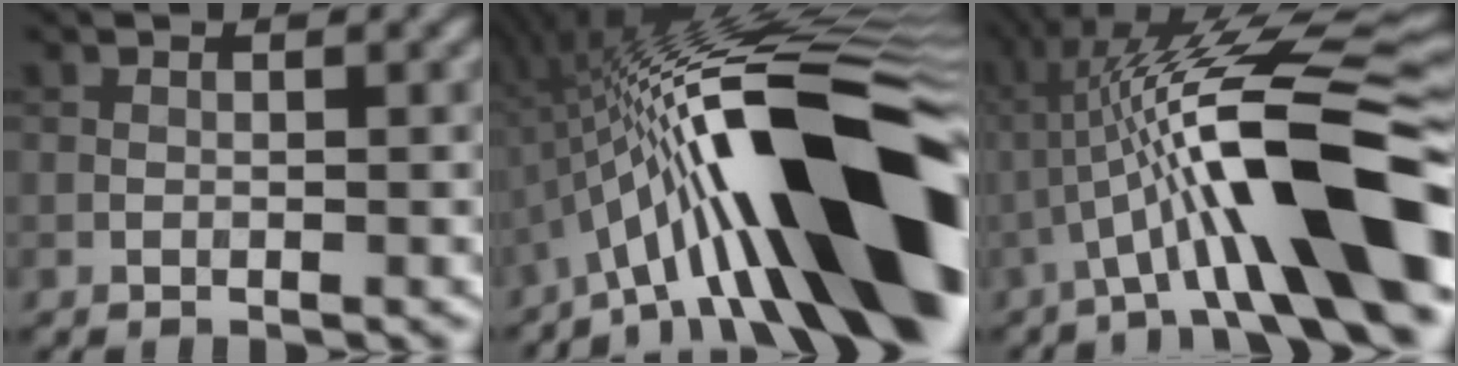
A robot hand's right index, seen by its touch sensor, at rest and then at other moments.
{"total": 20.4, "force": [-3.4, 5.5, 19.3], "torque": [-0.273, 0.028, -0.068]}
{"total": 13.9, "force": [-2.5, 2.7, 13.4], "torque": [-0.218, 0.035, -0.037]}